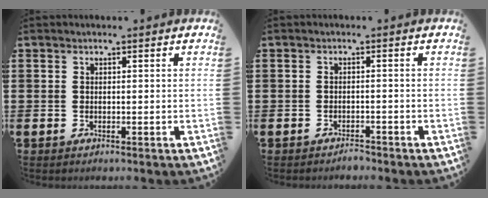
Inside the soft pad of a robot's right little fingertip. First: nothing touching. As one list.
[{"total": 1.1, "force": [-1.1, 0.1, 0.0], "torque": [-0.005, 0.002, -0.024]}]